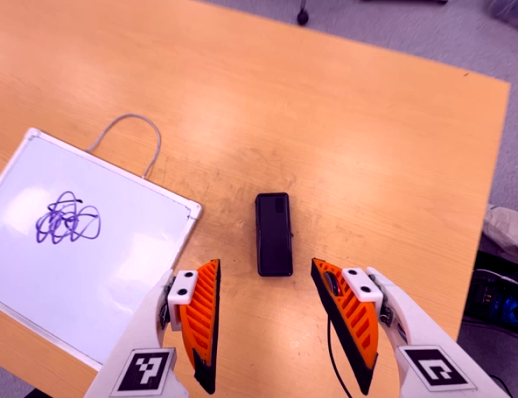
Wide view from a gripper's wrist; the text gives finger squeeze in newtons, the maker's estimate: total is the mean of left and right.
{"total": 0.0}